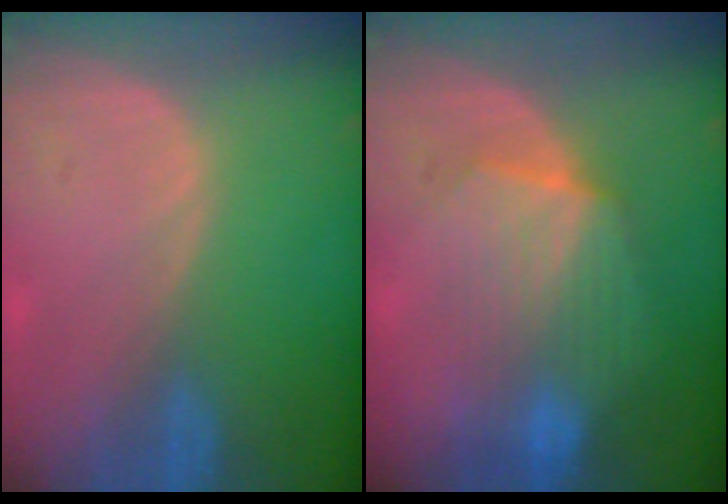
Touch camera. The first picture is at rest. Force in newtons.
{"total": 7.3, "press": 7.2, "slide": 0.7}